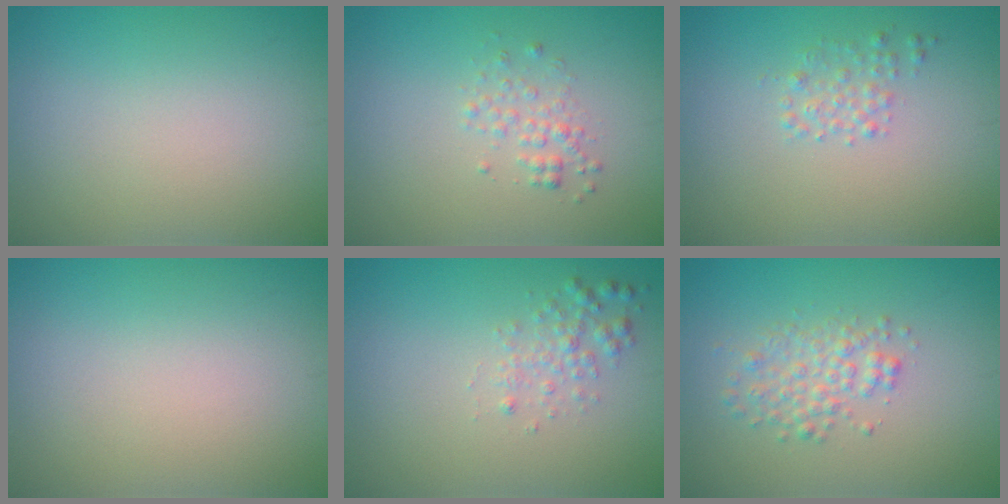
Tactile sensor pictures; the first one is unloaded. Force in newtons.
{"total": 1.4, "press": 1.4, "slide": 0.1}
{"total": 1.4, "press": 1.4, "slide": 0.1}
{"total": 0.0}
{"total": 1.7, "press": 1.7, "slide": 0.0}
{"total": 2.5, "press": 2.5, "slide": 0.0}